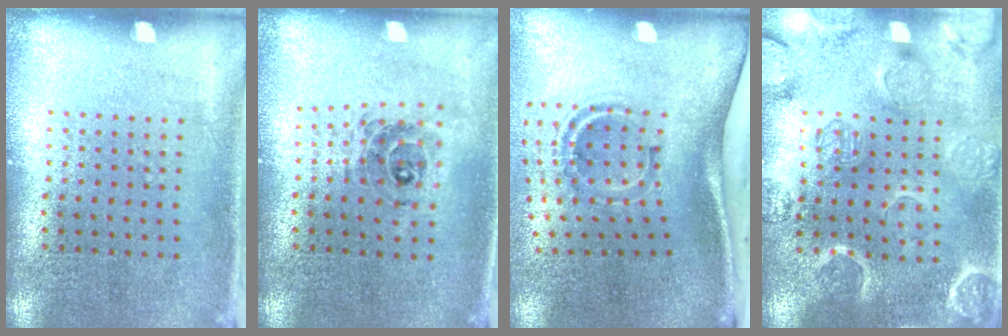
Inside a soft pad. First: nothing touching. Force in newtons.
{"total": 0.7, "press": 0.7, "slide": 0.0}
{"total": 2.0, "press": 1.2, "slide": 1.7}
{"total": 2.9, "press": 2.8, "slide": 0.3}